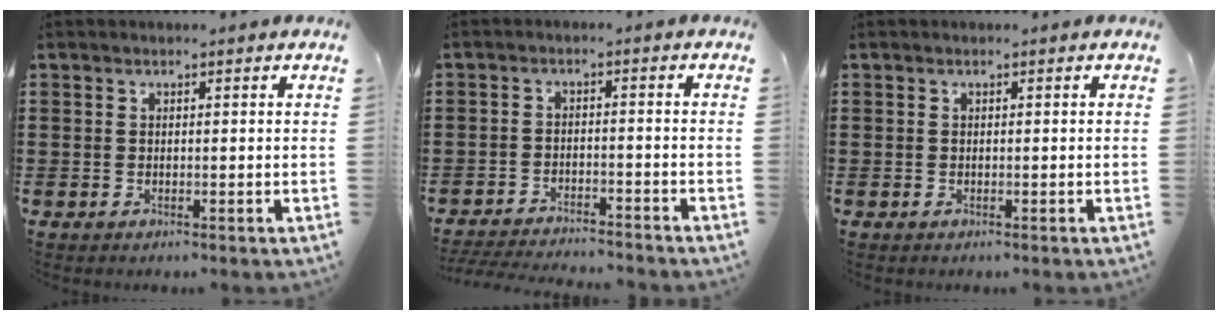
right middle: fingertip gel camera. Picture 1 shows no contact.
{"total": 3.5, "force": [-3.5, -0.1, 0.5], "torque": [-0.019, -0.004, -0.075]}
{"total": 0.0}